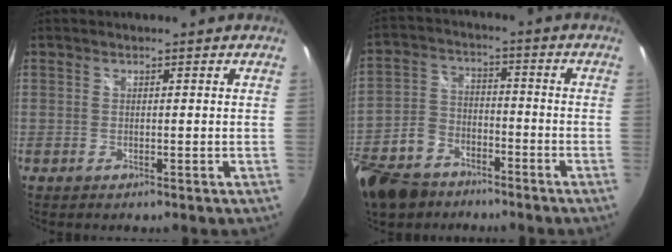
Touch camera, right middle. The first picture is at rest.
{"total": 17.3, "force": [-11.3, 10.6, 7.7], "torque": [-0.209, -0.001, -0.203]}